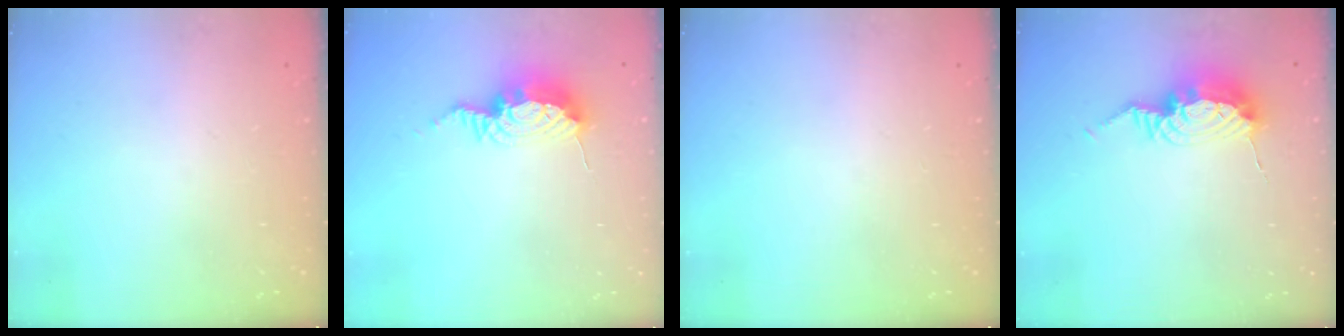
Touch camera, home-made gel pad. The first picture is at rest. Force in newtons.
{"total": 10.1, "press": 10.0, "slide": 1.0}
{"total": 0.0}
{"total": 11.2, "press": 11.1, "slide": 1.2}